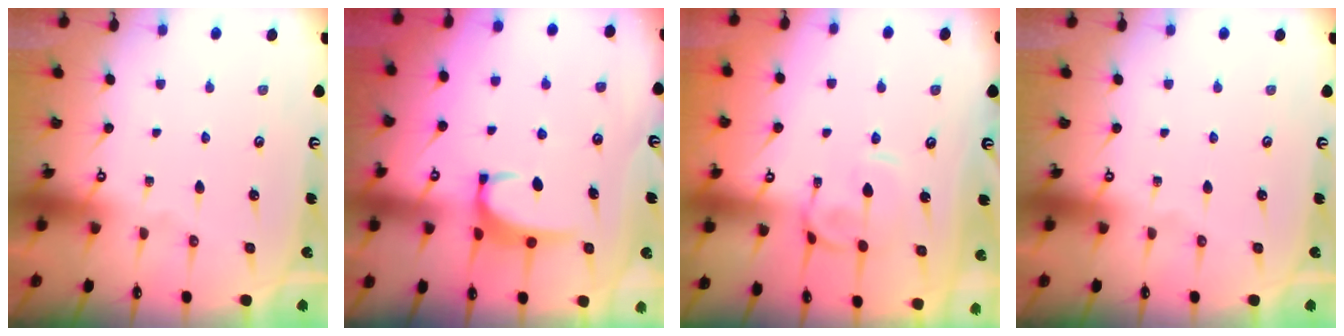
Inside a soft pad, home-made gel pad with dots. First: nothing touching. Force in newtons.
{"total": 2.7, "press": 2.7, "slide": 0.4}
{"total": 0.7, "press": 0.1, "slide": 0.7}
{"total": 0.0}